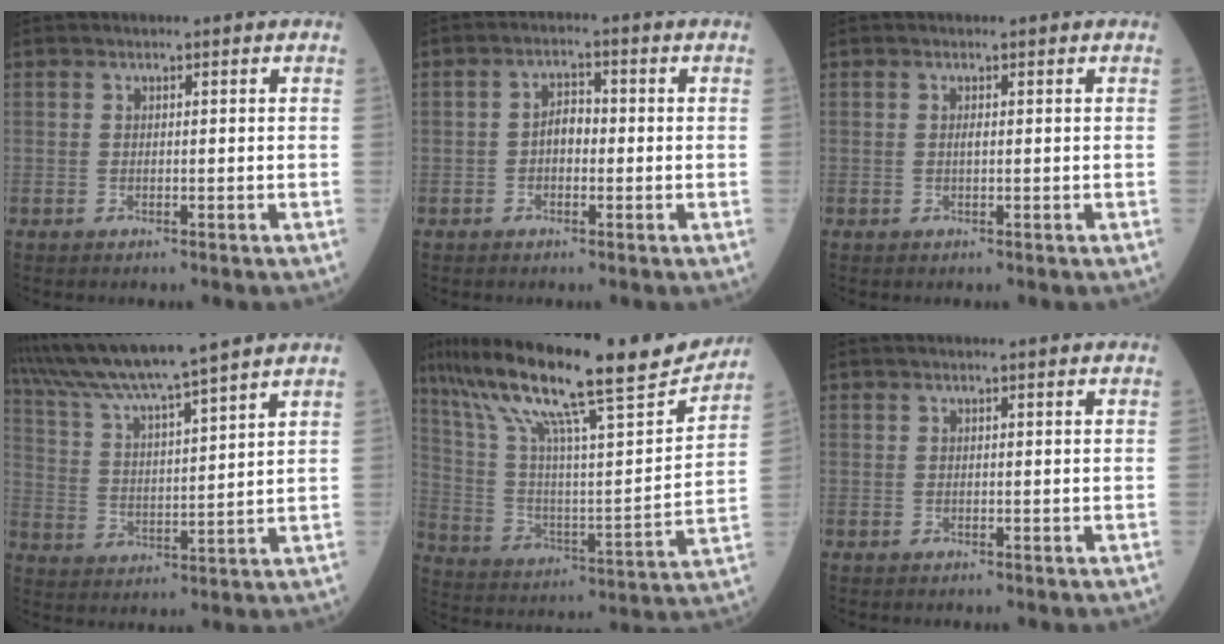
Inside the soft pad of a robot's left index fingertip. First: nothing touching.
{"total": 3.1, "force": [-0.6, 1.8, 2.4], "torque": [-0.043, 0.011, -0.015]}
{"total": 0.6, "force": [0.0, 0.1, 0.6], "torque": [-0.015, -0.003, -0.001]}
{"total": 14.8, "force": [13.0, -1.8, 6.8], "torque": [-0.128, 0.006, 0.219]}
{"total": 25.8, "force": [20.2, 2.6, 15.8], "torque": [-0.283, 0.004, 0.318]}
{"total": 0.7, "force": [0.6, -0.1, 0.5], "torque": [-0.010, 0.002, 0.010]}